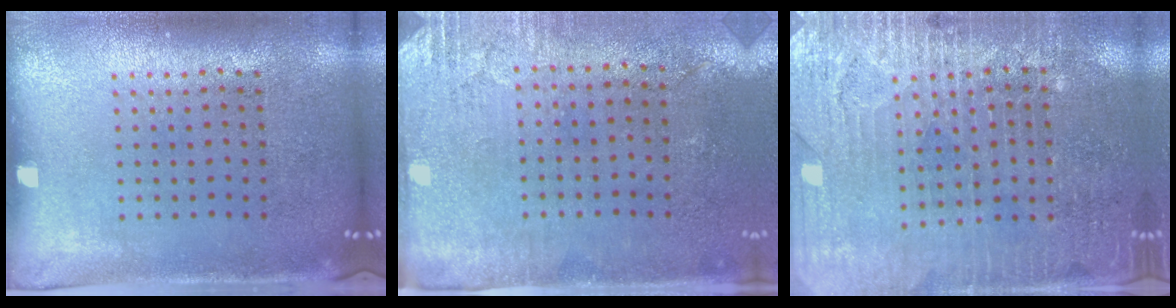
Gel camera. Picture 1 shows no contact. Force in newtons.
{"total": 2.7, "press": 2.3, "slide": 1.5}
{"total": 3.2, "press": 3.1, "slide": 0.8}